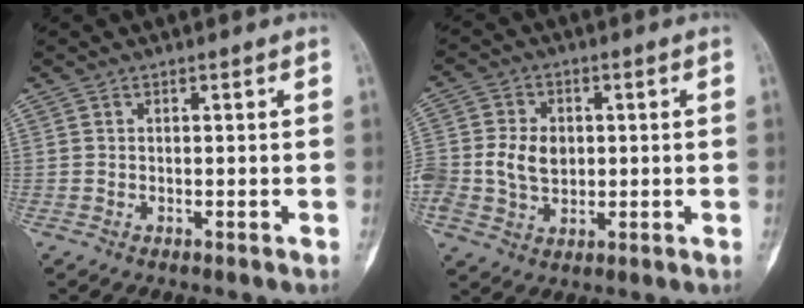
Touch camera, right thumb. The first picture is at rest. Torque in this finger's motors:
{"motor_torque": [1.28, 1.17, 0.64, -0.51, 0.13]}